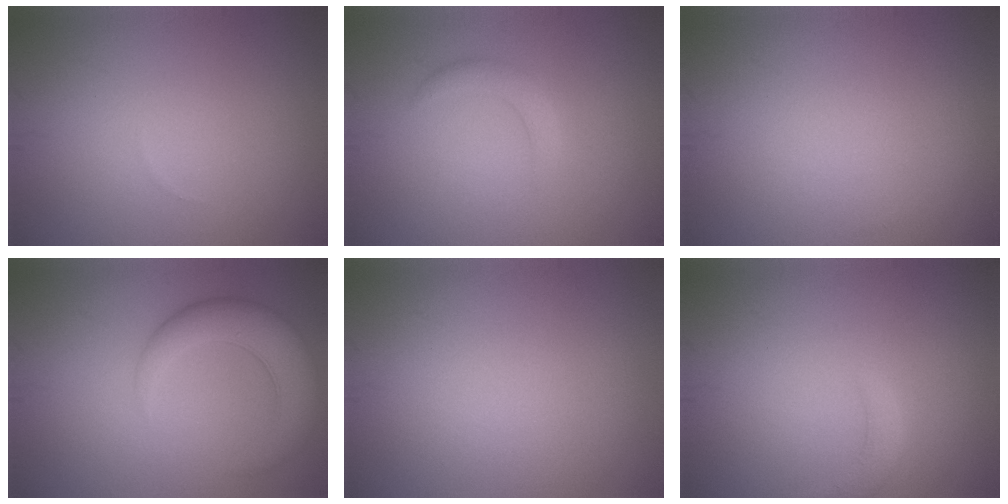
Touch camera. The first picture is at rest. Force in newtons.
{"total": 1.5, "press": 1.5, "slide": 0.1}
{"total": 0.0}
{"total": 4.9, "press": 4.9, "slide": 0.3}
{"total": 0.0}
{"total": 1.6, "press": 1.6, "slide": 0.3}